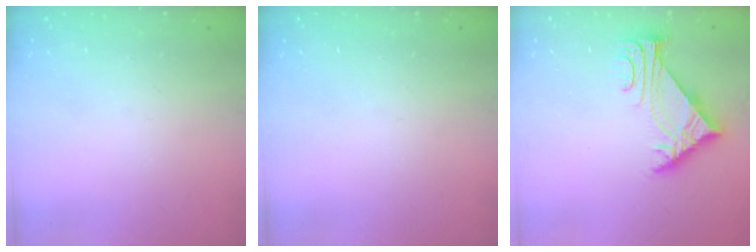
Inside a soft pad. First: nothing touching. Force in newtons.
{"total": 0.0}
{"total": 5.6, "press": 5.5, "slide": 1.2}